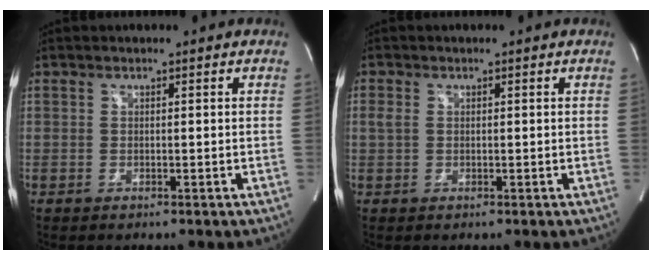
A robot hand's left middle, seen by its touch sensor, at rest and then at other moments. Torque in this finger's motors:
{"motor_torque": [0.04, -0.28, 0.14, 0.03]}